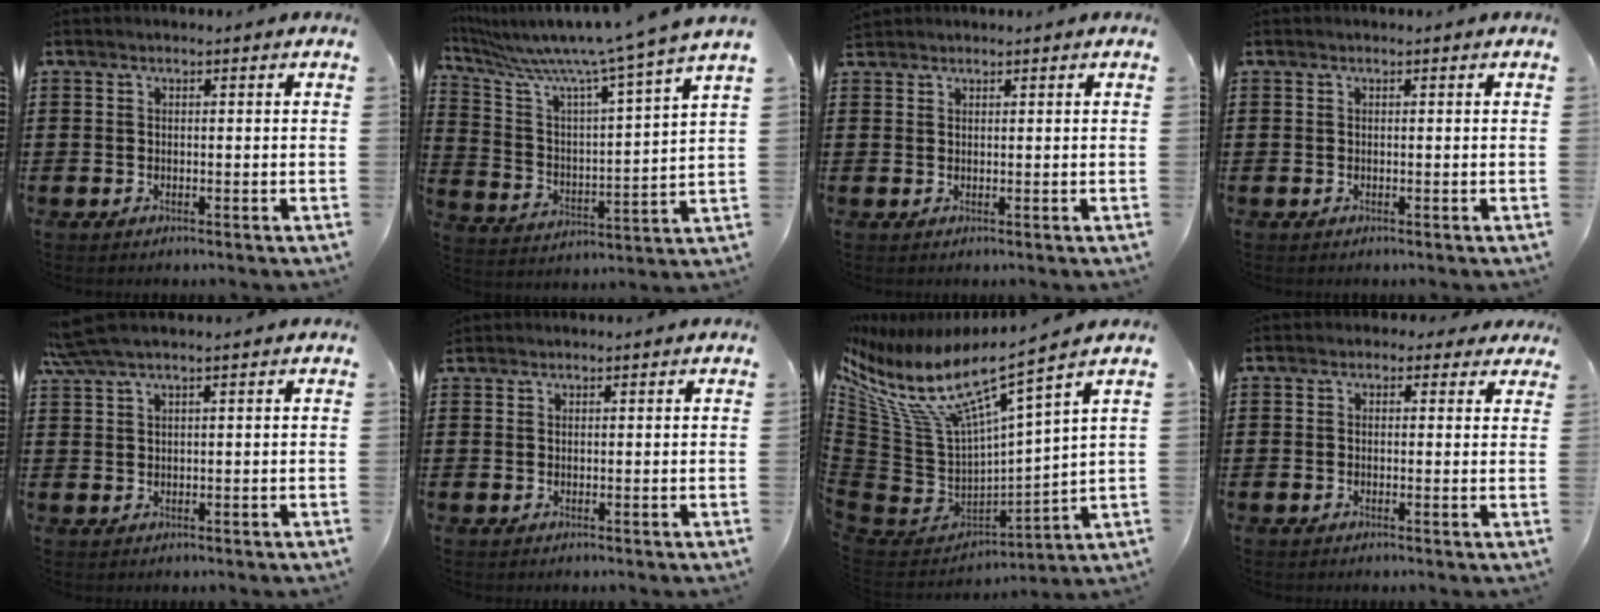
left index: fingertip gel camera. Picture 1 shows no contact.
{"total": 7.4, "force": [6.3, -0.8, 3.7], "torque": [-0.104, -0.063, 0.093]}
{"total": 1.0, "force": [1.0, 0.3, 0.1], "torque": [-0.004, 0.001, 0.020]}
{"total": 0.0}
{"total": 3.0, "force": [1.9, 0.2, 2.3], "torque": [-0.056, 0.000, 0.032]}
{"total": 0.6, "force": [0.6, 0.2, 0.0], "torque": [-0.003, 0.000, 0.012]}
{"total": 10.2, "force": [5.8, 2.6, 8.0], "torque": [-0.196, -0.051, 0.085]}
{"total": 1.4, "force": [0.5, 1.1, 0.6], "torque": [-0.009, 0.004, 0.007]}